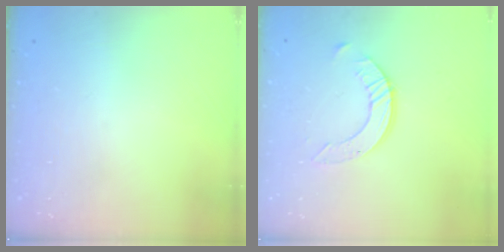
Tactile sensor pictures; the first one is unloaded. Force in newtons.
{"total": 8.0, "press": 7.9, "slide": 0.8}